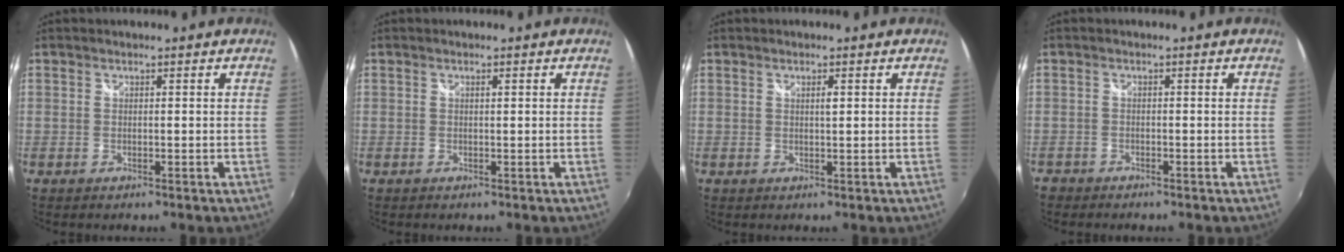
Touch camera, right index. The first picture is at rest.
{"total": 0.7, "force": [0.3, -0.1, 0.6], "torque": [-0.011, 0.002, 0.004]}
{"total": 1.1, "force": [0.4, 0.1, 1.0], "torque": [-0.016, 0.001, 0.006]}
{"total": 2.2, "force": [-1.9, 1.1, 0.1], "torque": [-0.011, -0.005, -0.038]}